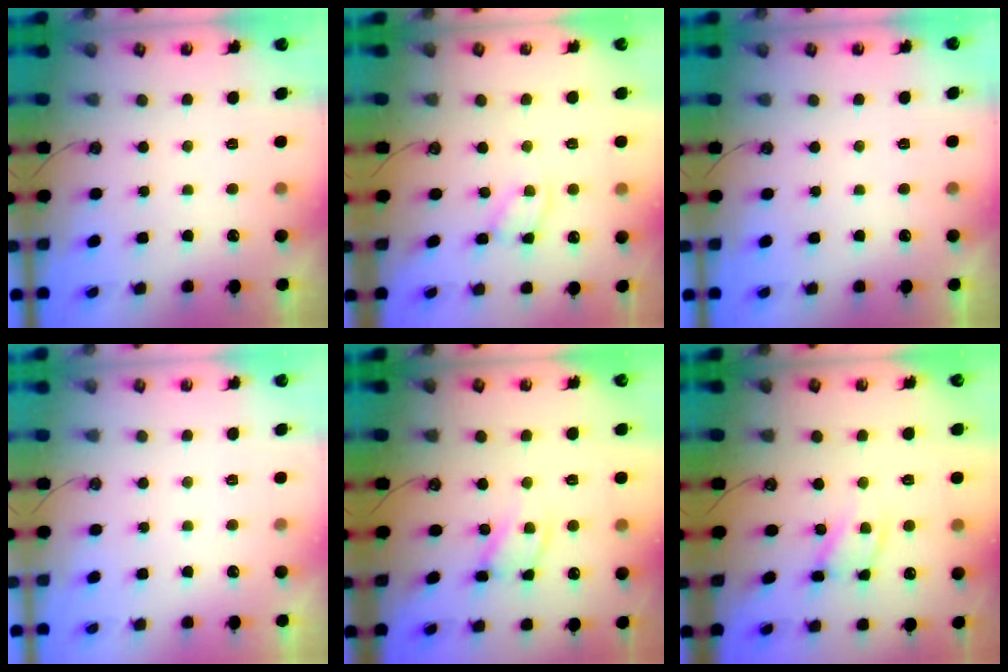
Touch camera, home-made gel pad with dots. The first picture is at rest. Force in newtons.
{"total": 3.6, "press": 3.6, "slide": 0.1}
{"total": 0.0}
{"total": 0.0}
{"total": 10.5, "press": 10.5, "slide": 0.8}
{"total": 10.5, "press": 10.5, "slide": 0.8}